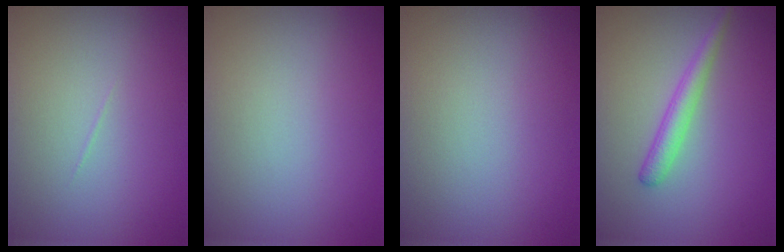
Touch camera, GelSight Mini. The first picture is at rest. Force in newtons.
{"total": 0.0}
{"total": 0.0}
{"total": 2.1, "press": 2.1, "slide": 0.0}